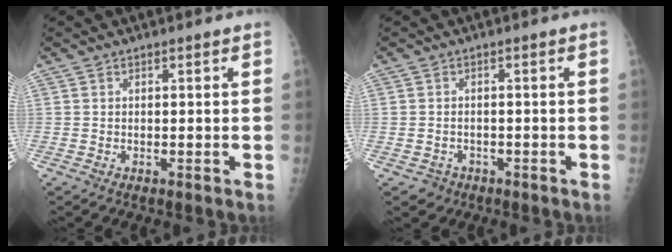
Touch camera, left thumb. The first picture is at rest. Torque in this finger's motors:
{"motor_torque": [-0.57, 0.35, 0.13, 0.47, 0.03]}